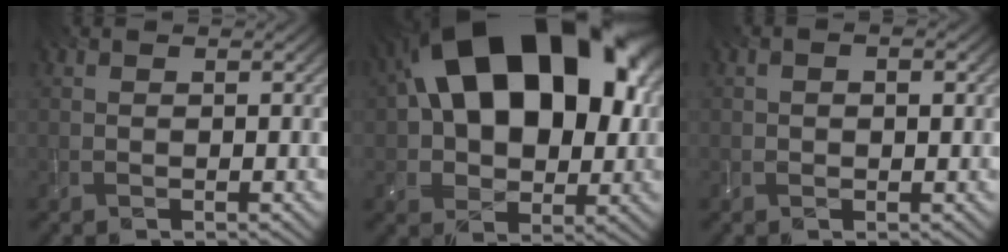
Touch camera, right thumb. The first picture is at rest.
{"total": 21.3, "force": [6.5, 13.7, 15.0], "torque": [-0.252, 0.043, 0.113]}
{"total": 2.0, "force": [0.2, 1.2, 1.6], "torque": [-0.019, 0.000, 0.004]}